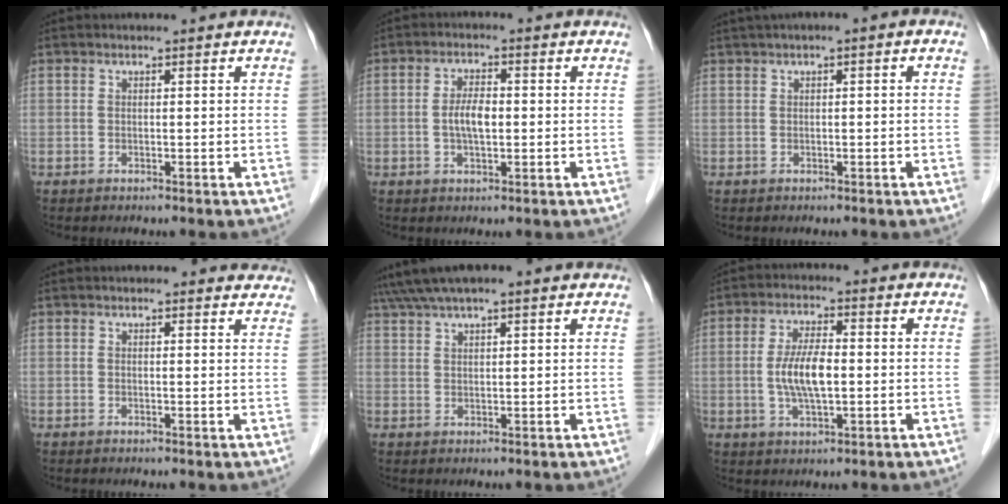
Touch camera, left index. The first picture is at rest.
{"total": 3.9, "force": [-0.5, 1.5, 3.6], "torque": [-0.076, -0.003, -0.010]}
{"total": 2.3, "force": [0.6, 0.6, 2.2], "torque": [-0.036, 0.014, 0.008]}
{"total": 5.7, "force": [5.4, 1.4, 1.0], "torque": [0.010, 0.003, 0.040]}
{"total": 9.4, "force": [7.5, 1.5, 5.4], "torque": [-0.099, 0.051, 0.116]}
{"total": 6.8, "force": [-0.7, 1.9, 6.4], "torque": [-0.136, -0.006, -0.011]}